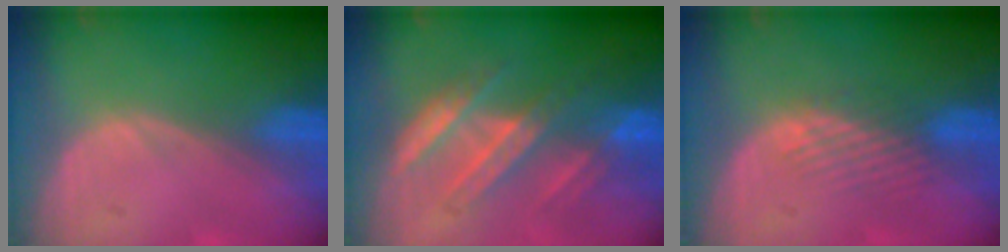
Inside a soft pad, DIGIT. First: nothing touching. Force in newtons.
{"total": 7.0, "press": 7.0, "slide": 0.2}
{"total": 3.4, "press": 2.8, "slide": 1.9}